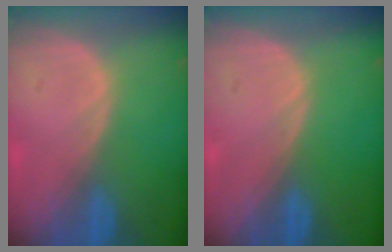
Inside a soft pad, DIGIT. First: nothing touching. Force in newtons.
{"total": 0.0}